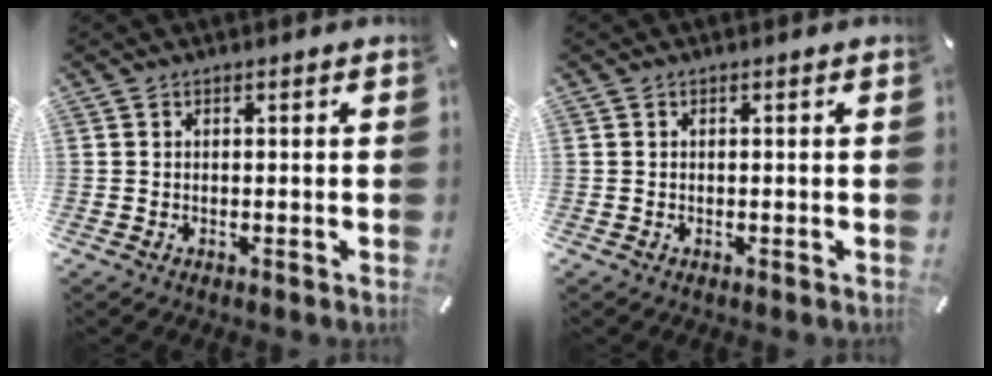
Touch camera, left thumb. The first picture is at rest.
{"total": 0.0}